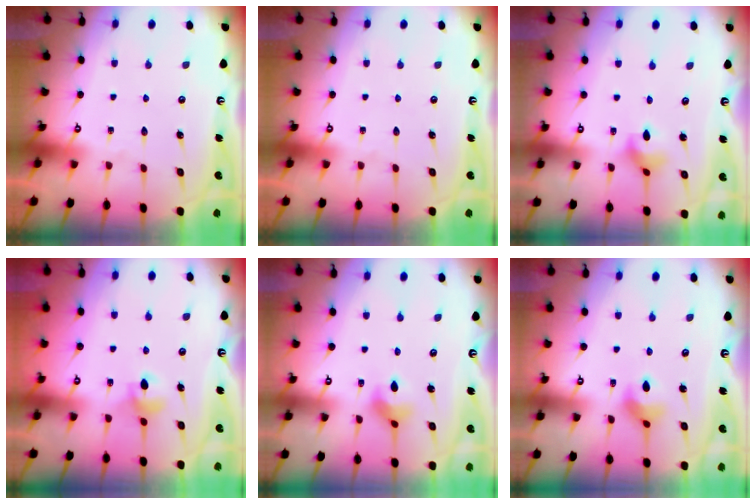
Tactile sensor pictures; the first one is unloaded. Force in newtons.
{"total": 0.0}
{"total": 3.5, "press": 3.4, "slide": 0.8}
{"total": 5.4, "press": 5.4, "slide": 0.6}
{"total": 4.5, "press": 4.5, "slide": 0.7}
{"total": 6.1, "press": 6.1, "slide": 0.5}